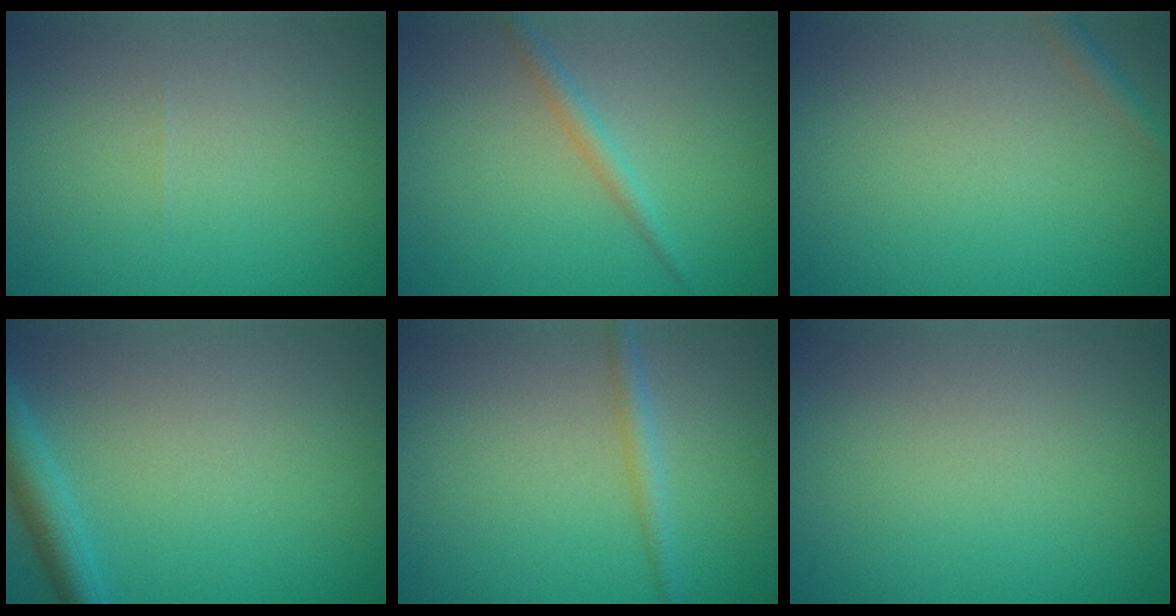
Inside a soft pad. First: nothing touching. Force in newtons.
{"total": 1.5, "press": 1.5, "slide": 0.0}
{"total": 1.2, "press": 1.2, "slide": 0.1}
{"total": 3.0, "press": 3.0, "slide": 0.2}
{"total": 1.8, "press": 1.8, "slide": 0.0}
{"total": 0.0}